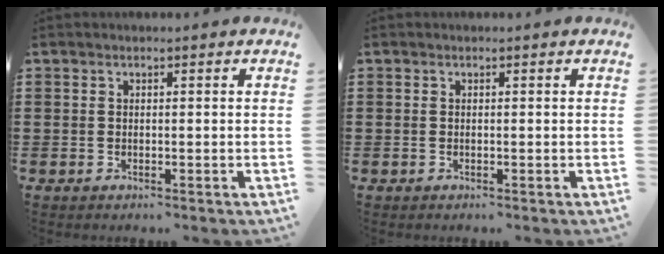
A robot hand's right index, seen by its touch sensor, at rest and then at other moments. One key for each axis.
{"total": 0.0}